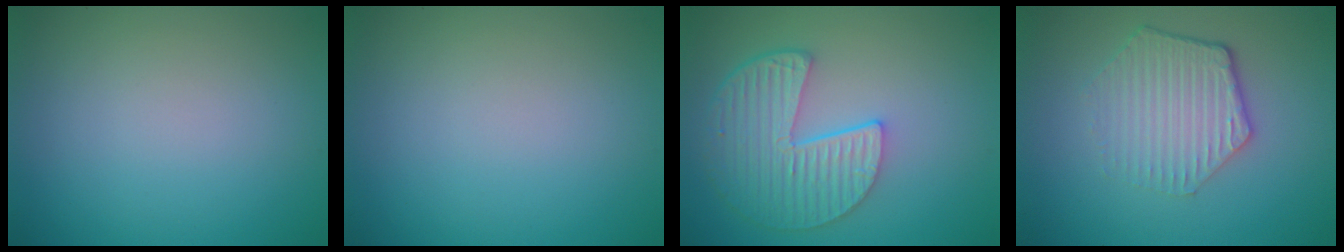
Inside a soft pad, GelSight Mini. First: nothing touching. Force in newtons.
{"total": 0.0}
{"total": 6.2, "press": 4.8, "slide": 4.0}
{"total": 4.1, "press": 3.3, "slide": 2.5}